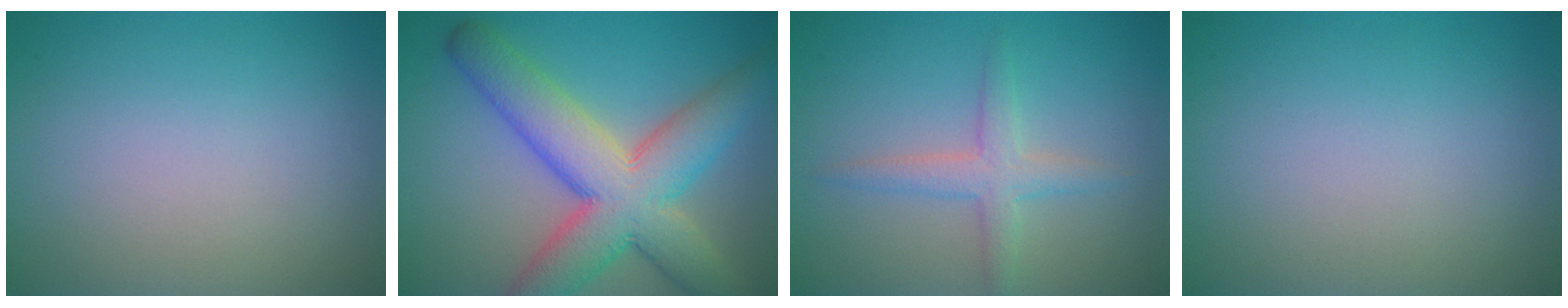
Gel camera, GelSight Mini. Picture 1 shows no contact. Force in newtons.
{"total": 10.2, "press": 10.2, "slide": 0.5}
{"total": 2.7, "press": 2.7, "slide": 0.1}
{"total": 0.0}